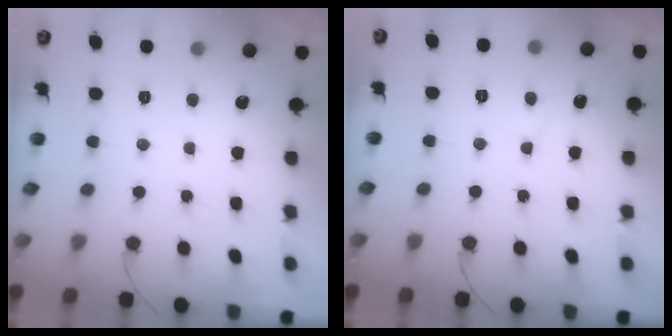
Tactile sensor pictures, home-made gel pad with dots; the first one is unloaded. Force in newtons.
{"total": 5.0, "press": 5.0, "slide": 0.6}